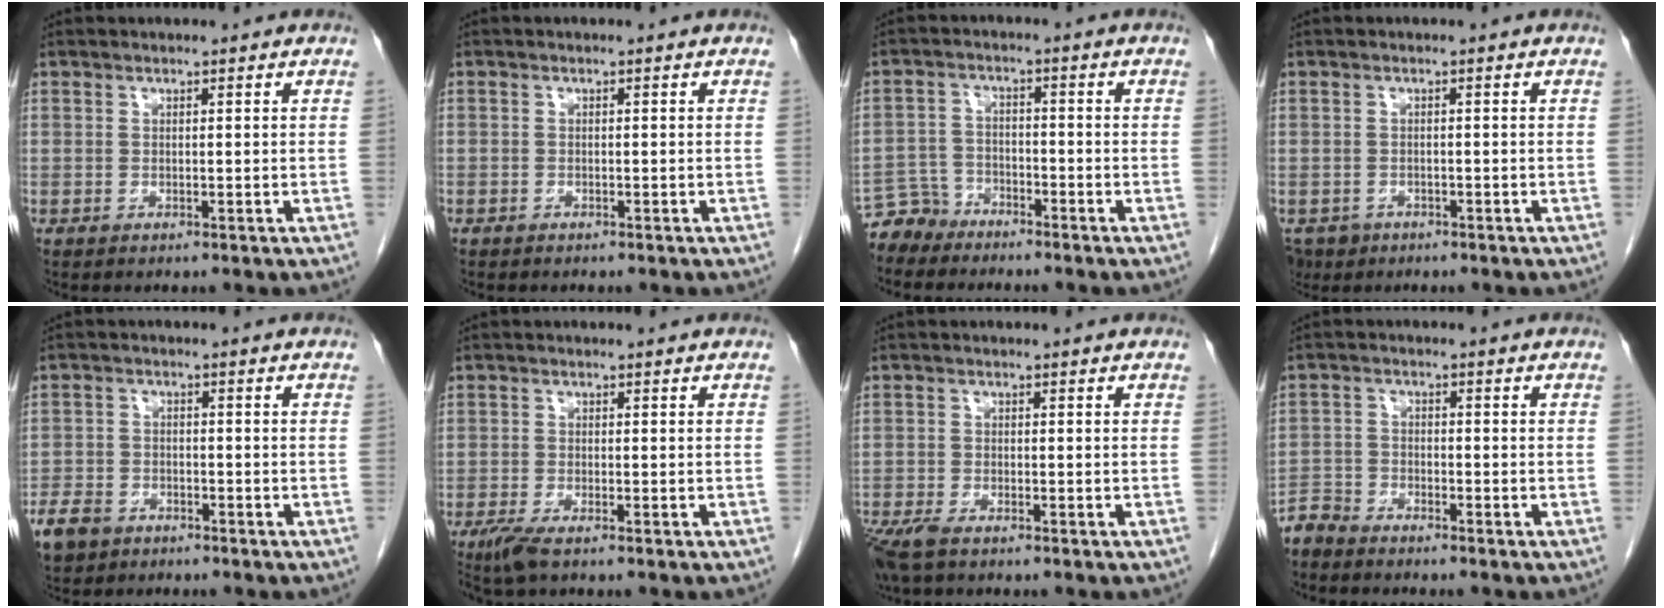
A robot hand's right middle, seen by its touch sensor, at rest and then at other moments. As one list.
[{"total": 0.5, "force": [-0.4, 0.3, 0.1], "torque": [-0.008, 0.002, -0.007]}, {"total": 4.1, "force": [-3.7, 1.7, -0.7], "torque": [0.013, -0.001, -0.073]}, {"total": 4.0, "force": [-2.5, 3.0, 0.6], "torque": [-0.012, 0.001, -0.039]}, {"total": 5.4, "force": [-3.8, 3.4, 1.7], "torque": [-0.037, 0.002, -0.067]}, {"total": 3.1, "force": [-2.2, 0.5, 2.2], "torque": [-0.051, -0.010, -0.045]}, {"total": 4.8, "force": [-3.6, 1.3, 2.9], "torque": [-0.061, -0.014, -0.065]}, {"total": 3.1, "force": [-3.1, 0.5, -0.1], "torque": [0.009, -0.008, -0.062]}]